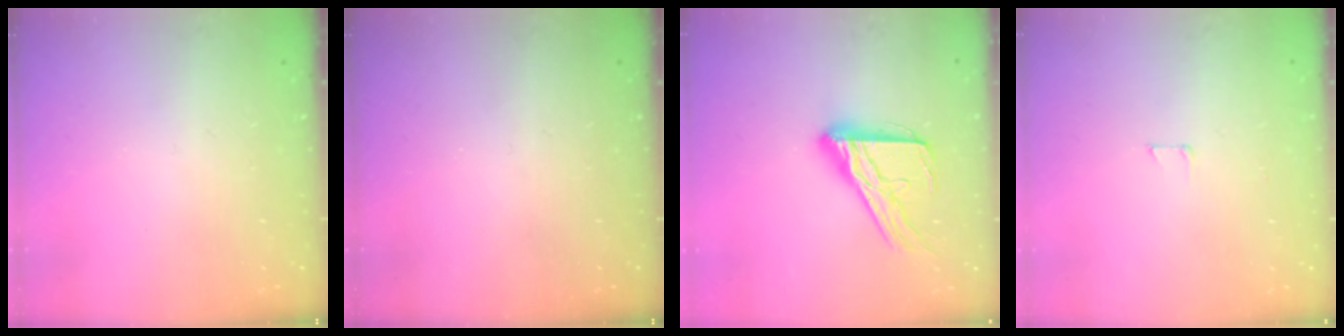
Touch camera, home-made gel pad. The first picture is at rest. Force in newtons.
{"total": 0.0}
{"total": 16.5, "press": 16.4, "slide": 1.5}
{"total": 2.9, "press": 2.9, "slide": 0.2}